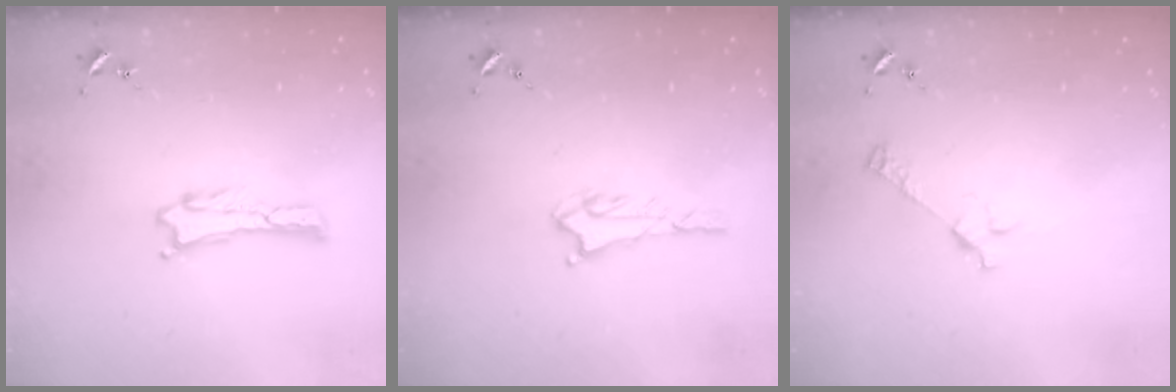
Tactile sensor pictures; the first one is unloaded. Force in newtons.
{"total": 1.8, "press": 1.8, "slide": 0.2}
{"total": 2.9, "press": 2.9, "slide": 0.2}